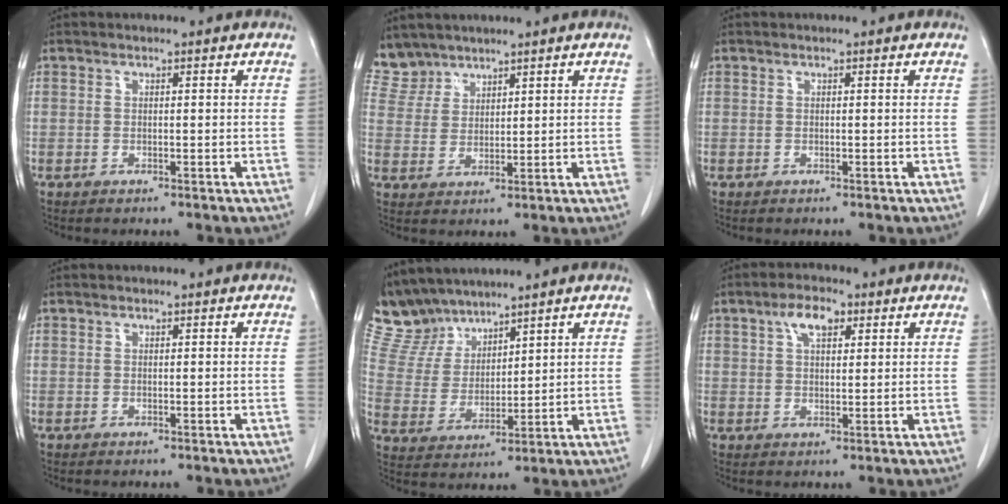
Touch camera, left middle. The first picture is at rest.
{"total": 4.7, "force": [4.3, 1.8, -0.6], "torque": [0.012, 0.003, 0.095]}
{"total": 0.0}
{"total": 0.0}
{"total": 8.2, "force": [7.6, 2.9, 0.7], "torque": [-0.031, 0.015, 0.168]}
{"total": 4.9, "force": [2.4, 2.1, 3.7], "torque": [-0.072, 0.013, 0.043]}